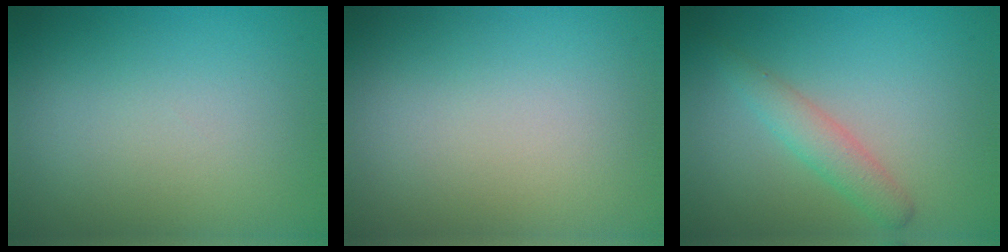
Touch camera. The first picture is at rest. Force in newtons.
{"total": 0.0}
{"total": 2.3, "press": 2.3, "slide": 0.2}